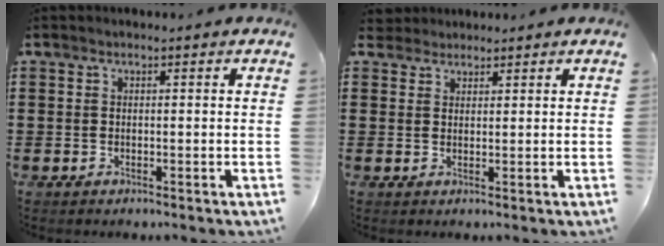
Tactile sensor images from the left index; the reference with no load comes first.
{"total": 2.3, "force": [2.1, 1.0, 0.0], "torque": [-0.008, 0.007, 0.041]}